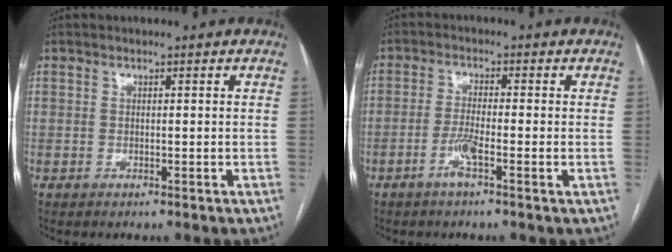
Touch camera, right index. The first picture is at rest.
{"total": 3.7, "force": [-1.7, 0.0, 3.3], "torque": [-0.067, -0.005, -0.037]}